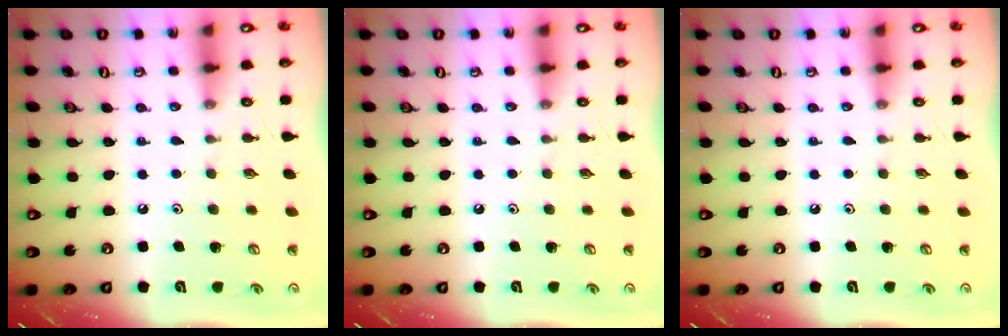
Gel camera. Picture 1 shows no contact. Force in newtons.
{"total": 0.0}
{"total": 0.0}